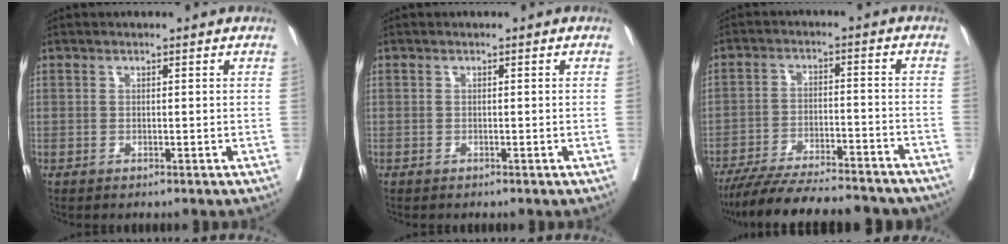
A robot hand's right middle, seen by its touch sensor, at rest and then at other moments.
{"total": 0.0}
{"total": 20.5, "force": [-18.3, 3.1, 8.7], "torque": [-0.136, -0.017, -0.263]}